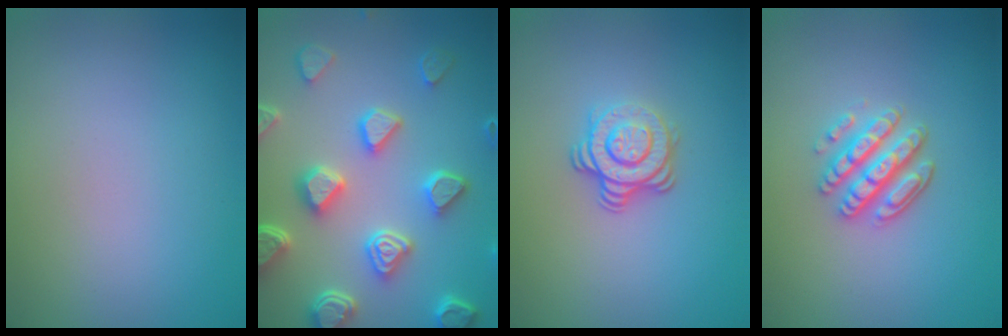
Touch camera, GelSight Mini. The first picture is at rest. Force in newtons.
{"total": 6.9, "press": 5.6, "slide": 4.1}
{"total": 3.7, "press": 2.7, "slide": 2.5}
{"total": 3.5, "press": 3.1, "slide": 1.7}